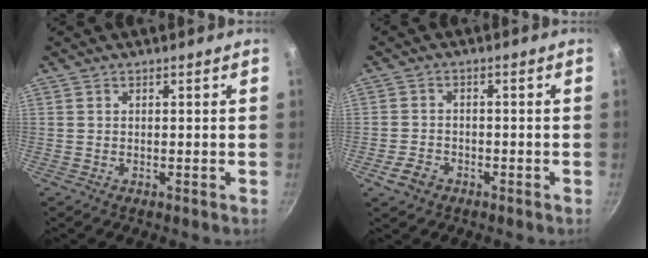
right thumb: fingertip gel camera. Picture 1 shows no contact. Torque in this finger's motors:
{"motor_torque": [0.04, 0.18, -0.19, 0.13, -0.01]}